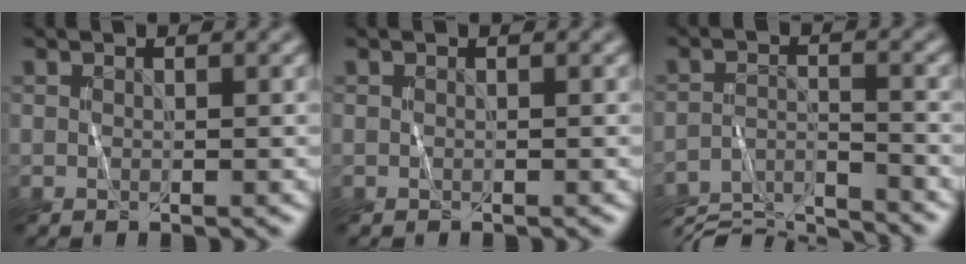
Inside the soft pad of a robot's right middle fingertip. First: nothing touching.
{"total": 0.0}
{"total": 7.8, "force": [-7.5, 1.2, 1.8], "torque": [-0.037, -0.008, -0.126]}